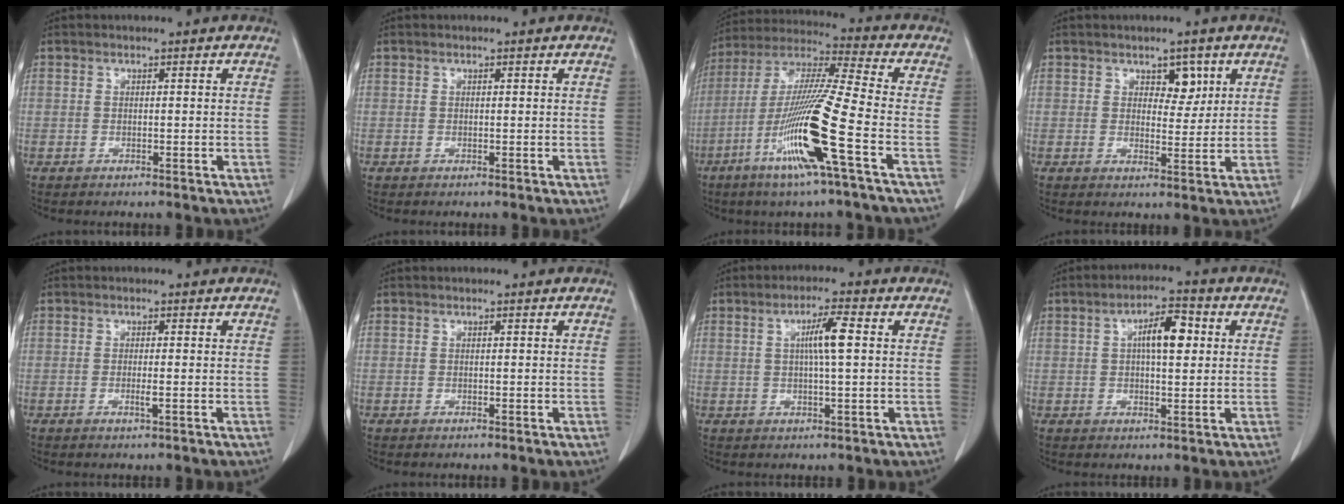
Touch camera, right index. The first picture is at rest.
{"total": 0.0}
{"total": 16.7, "force": [-6.4, -0.9, 15.4], "torque": [-0.314, -0.022, -0.128]}
{"total": 3.6, "force": [1.9, 2.1, 2.4], "torque": [-0.025, 0.000, 0.028]}
{"total": 1.3, "force": [-0.4, -0.1, 1.2], "torque": [-0.025, -0.004, -0.007]}
{"total": 0.0}
{"total": 5.0, "force": [0.9, 0.0, 4.9], "torque": [-0.089, 0.002, 0.015]}
{"total": 6.5, "force": [1.5, 2.1, 6.0], "torque": [-0.101, 0.013, 0.024]}